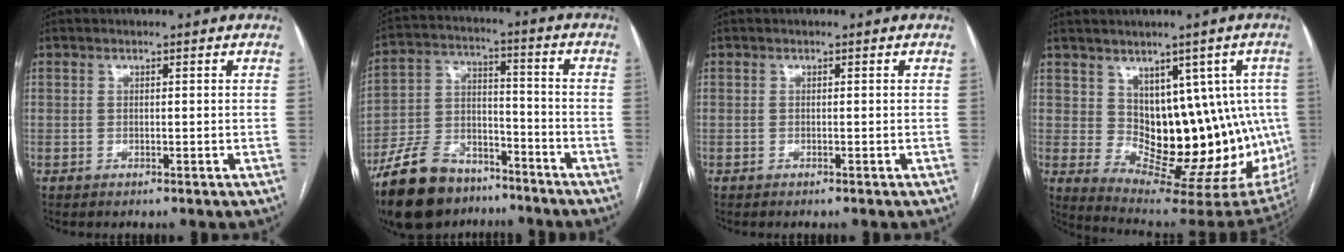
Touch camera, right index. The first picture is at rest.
{"total": 15.2, "force": [-11.4, 7.6, 6.6], "torque": [-0.138, 0.018, -0.198]}
{"total": 0.0}
{"total": 14.6, "force": [1.6, 8.3, 11.9], "torque": [-0.125, 0.013, 0.045]}